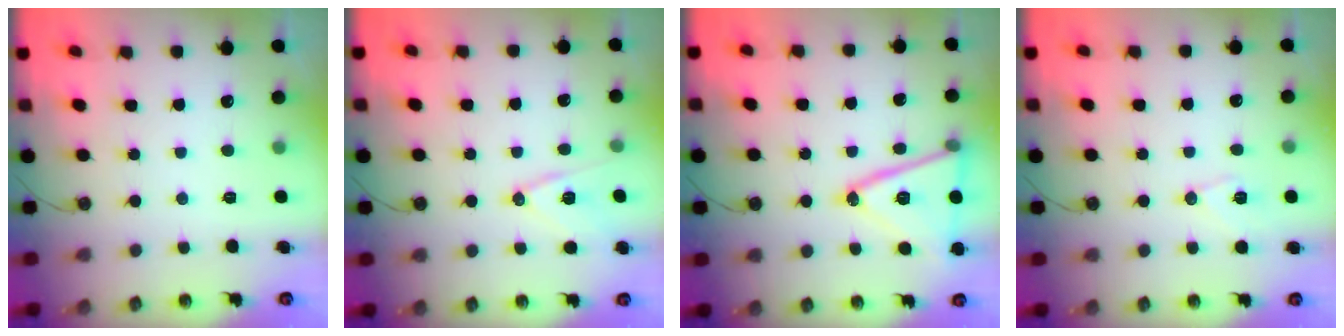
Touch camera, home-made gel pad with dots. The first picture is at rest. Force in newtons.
{"total": 10.7, "press": 9.9, "slide": 3.9}
{"total": 18.1, "press": 17.8, "slide": 3.4}
{"total": 7.7, "press": 7.7, "slide": 1.1}